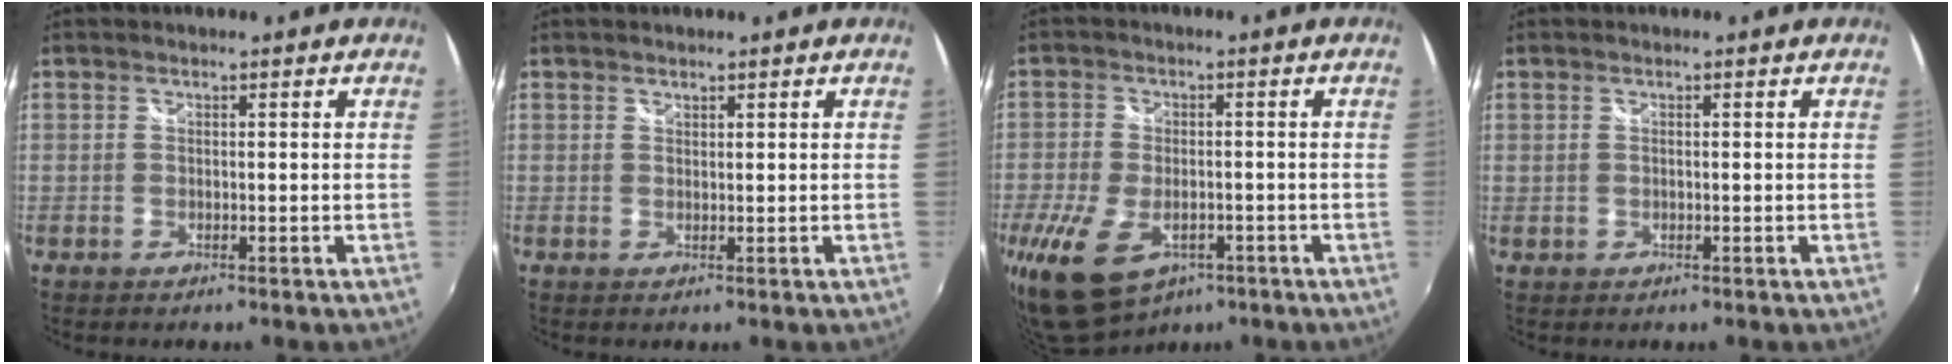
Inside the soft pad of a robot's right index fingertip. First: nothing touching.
{"total": 0.6, "force": [0.6, 0.2, 0.0], "torque": [0.002, 0.000, 0.011]}
{"total": 12.6, "force": [-6.4, 7.4, 7.8], "torque": [-0.189, -0.038, -0.107]}
{"total": 0.8, "force": [0.2, 0.5, 0.6], "torque": [-0.014, 0.000, 0.004]}